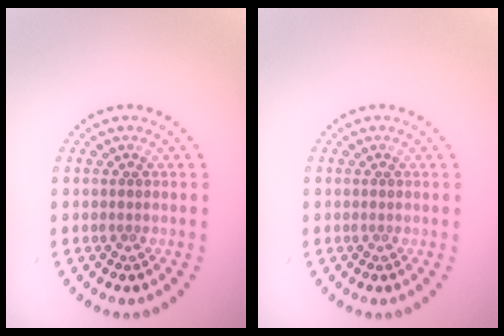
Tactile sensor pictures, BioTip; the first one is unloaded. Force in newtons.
{"total": 0.0}